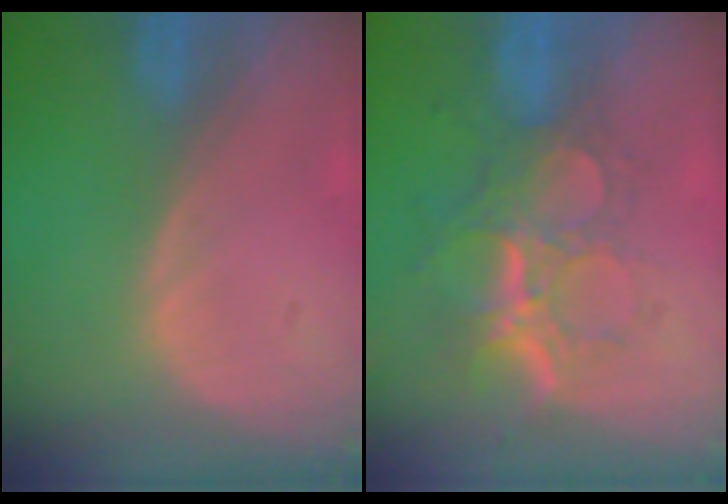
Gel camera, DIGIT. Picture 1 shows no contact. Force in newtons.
{"total": 9.1, "press": 7.7, "slide": 4.8}